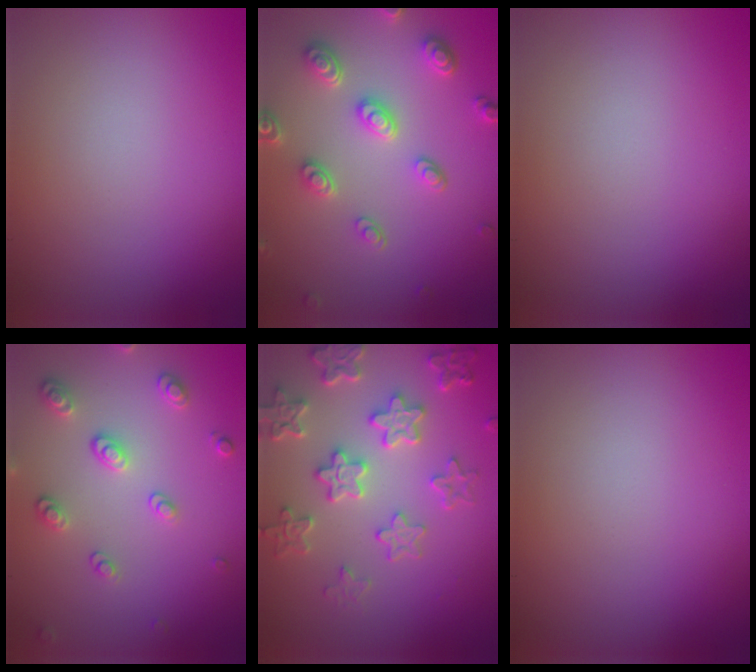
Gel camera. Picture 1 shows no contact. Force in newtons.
{"total": 4.6, "press": 3.7, "slide": 2.7}
{"total": 0.0}
{"total": 2.6, "press": 2.6, "slide": 0.2}
{"total": 5.6, "press": 4.4, "slide": 3.4}
{"total": 0.0}